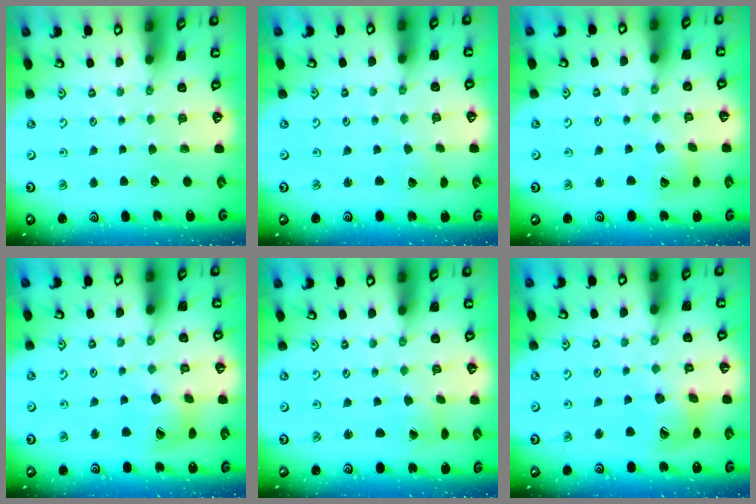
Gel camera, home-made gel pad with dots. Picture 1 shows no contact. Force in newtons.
{"total": 1.9, "press": 1.9, "slide": 0.1}
{"total": 6.3, "press": 6.2, "slide": 0.9}
{"total": 13.5, "press": 13.4, "slide": 1.7}
{"total": 1.4, "press": 1.4, "slide": 0.1}
{"total": 14.9, "press": 14.7, "slide": 2.3}